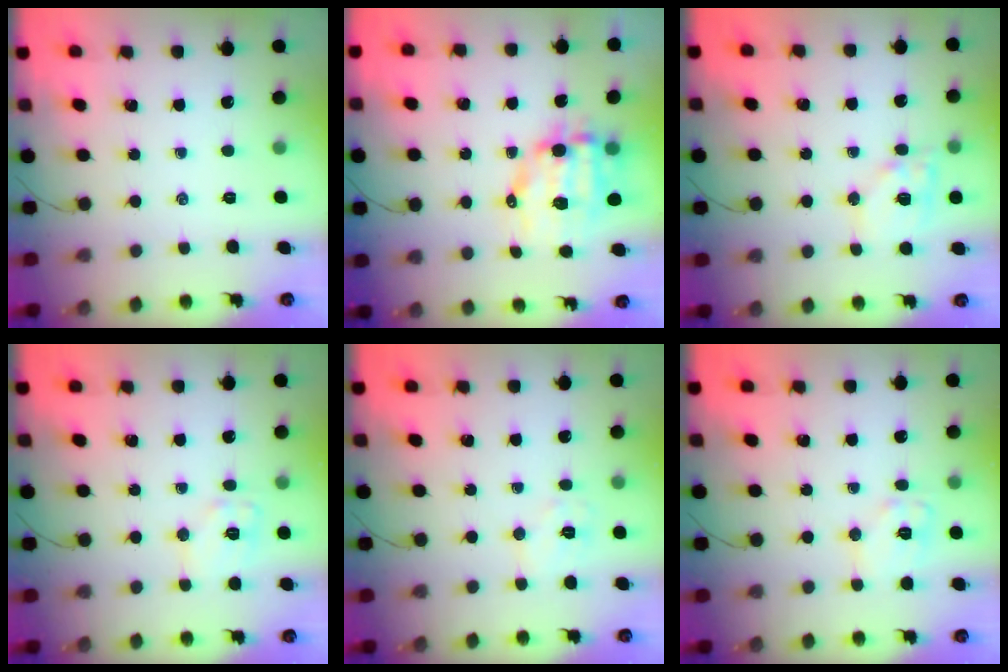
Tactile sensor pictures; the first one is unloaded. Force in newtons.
{"total": 9.9, "press": 9.7, "slide": 2.2}
{"total": 11.3, "press": 11.1, "slide": 1.8}
{"total": 8.6, "press": 8.6, "slide": 0.4}
{"total": 6.1, "press": 6.0, "slide": 1.0}
{"total": 8.7, "press": 8.6, "slide": 0.5}